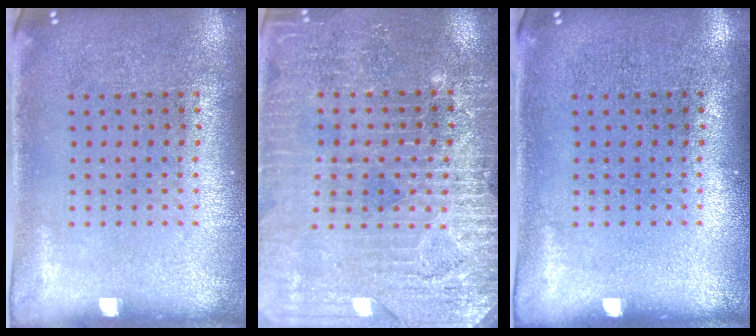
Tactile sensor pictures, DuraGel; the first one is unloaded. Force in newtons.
{"total": 3.2, "press": 3.1, "slide": 0.7}
{"total": 0.0}